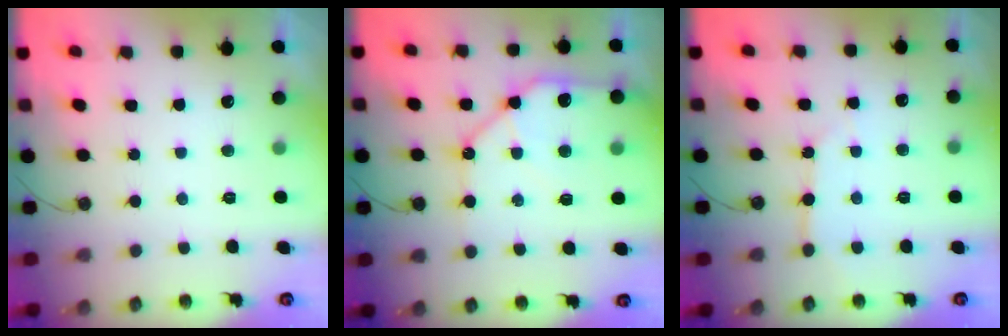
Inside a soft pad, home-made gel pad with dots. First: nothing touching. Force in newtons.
{"total": 14.3, "press": 14.2, "slide": 2.0}
{"total": 3.7, "press": 3.6, "slide": 0.5}